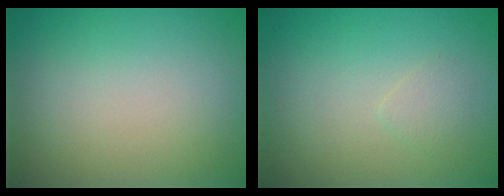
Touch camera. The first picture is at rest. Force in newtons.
{"total": 0.8, "press": 0.8, "slide": 0.1}